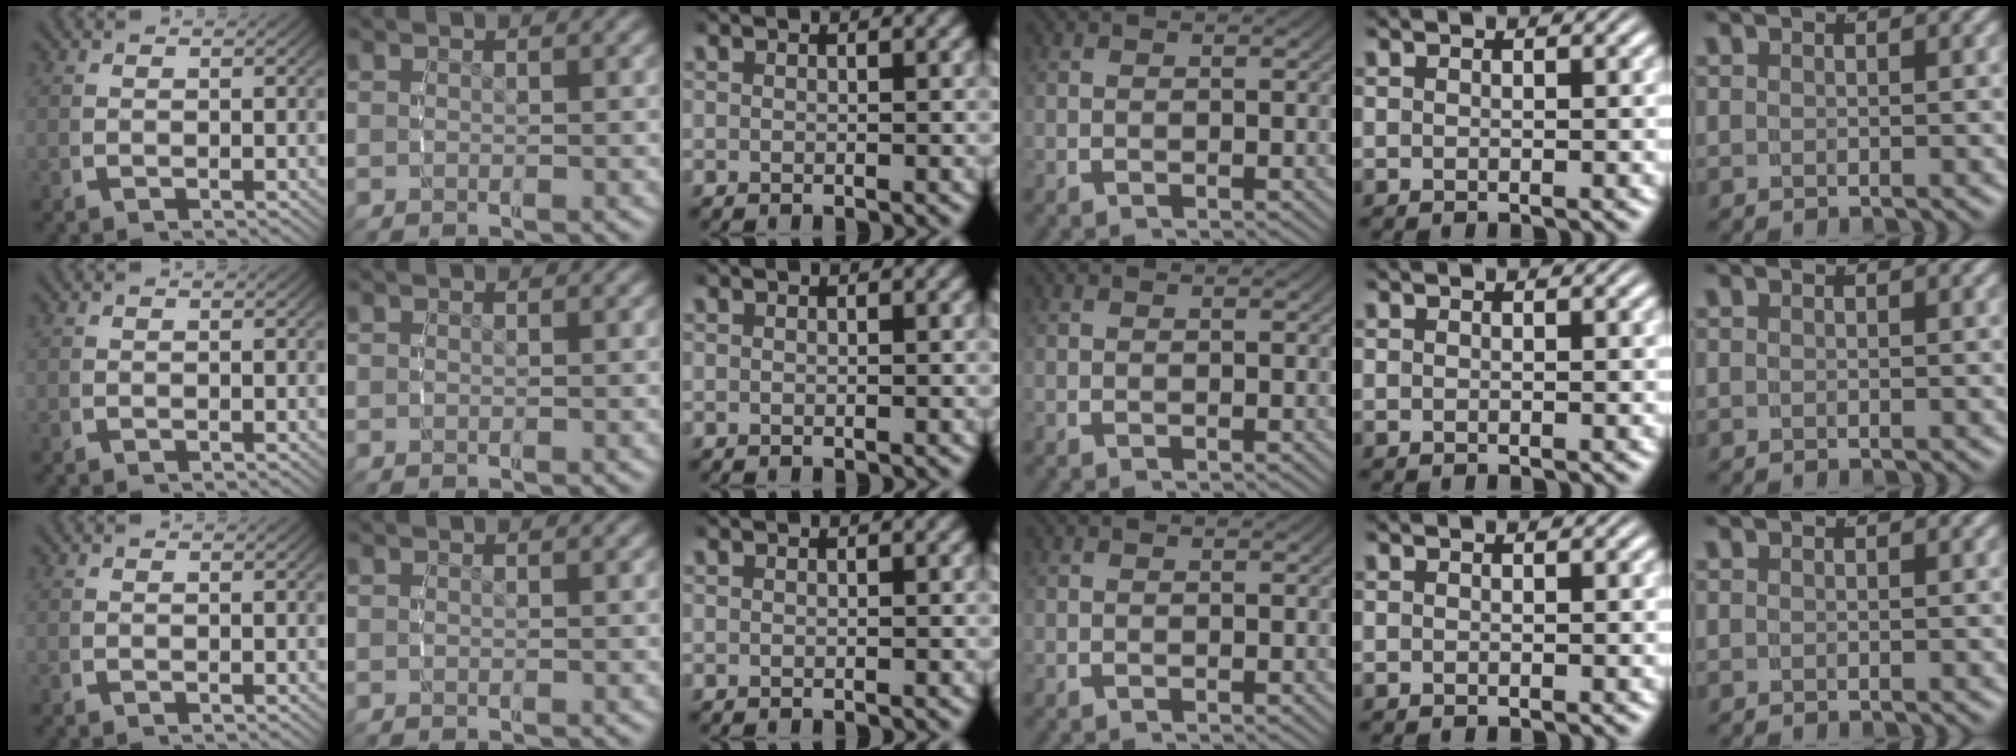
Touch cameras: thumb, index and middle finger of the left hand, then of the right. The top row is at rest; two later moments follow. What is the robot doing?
{"motion": "reach", "object": "router"}